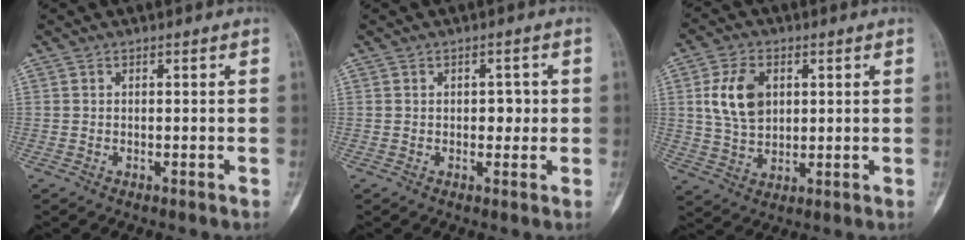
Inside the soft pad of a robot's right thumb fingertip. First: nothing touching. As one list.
[{"total": 2.6, "force": [0.1, 1.8, 1.9], "torque": [-0.005, 0.002, -0.002]}, {"total": 9.6, "force": [2.3, 6.4, 6.8], "torque": [-0.117, -0.005, 0.049]}]